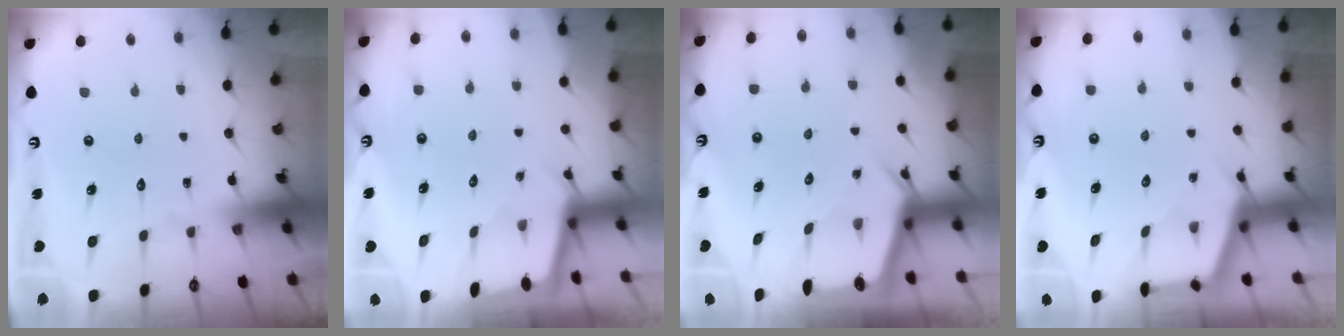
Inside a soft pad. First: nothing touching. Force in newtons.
{"total": 1.7, "press": 1.6, "slide": 0.2}
{"total": 4.8, "press": 4.8, "slide": 0.5}
{"total": 3.0, "press": 3.0, "slide": 0.4}